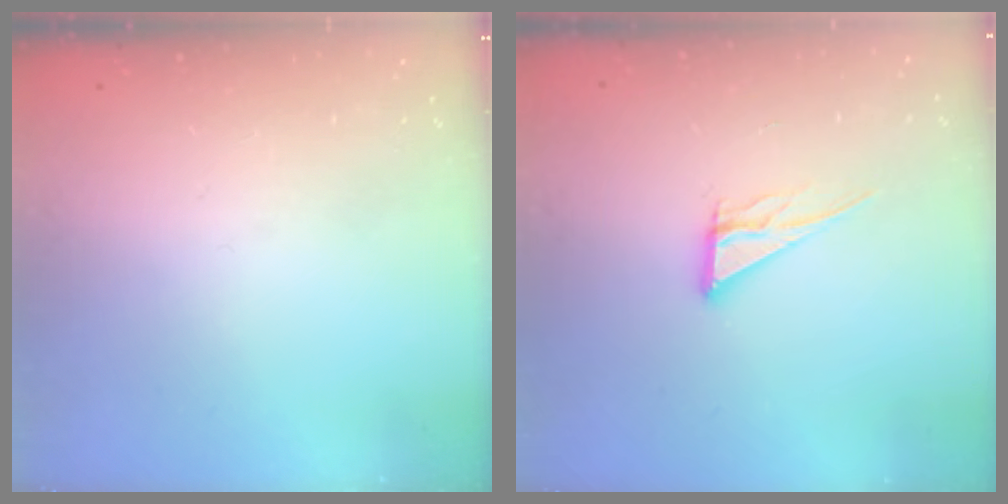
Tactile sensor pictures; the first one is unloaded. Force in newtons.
{"total": 8.2, "press": 8.1, "slide": 0.7}